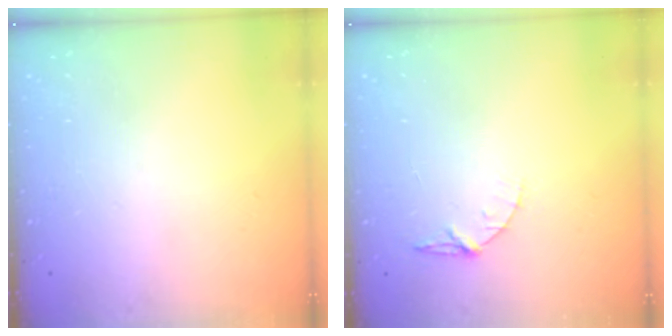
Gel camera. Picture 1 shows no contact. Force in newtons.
{"total": 5.2, "press": 5.1, "slide": 0.6}